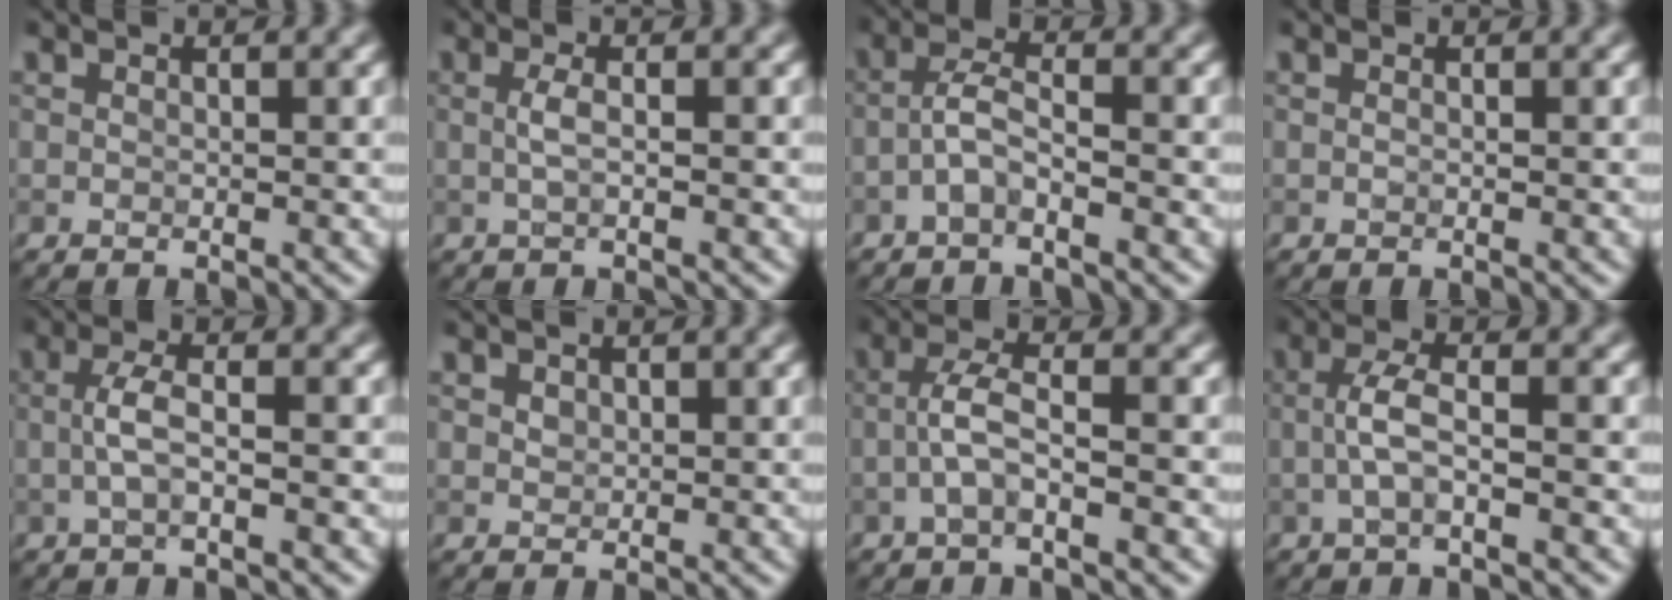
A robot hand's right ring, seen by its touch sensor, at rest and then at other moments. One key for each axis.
{"total": 1.8, "fx": 0.0, "fy": 0.4, "fz": 1.7, "tx": -0.035, "ty": 0.004, "tz": -0.003}
{"total": 2.3, "fx": -1.4, "fy": 0.5, "fz": 1.8, "tx": -0.037, "ty": 0.010, "tz": -0.034}
{"total": 0.0}
{"total": 2.5, "fx": -0.5, "fy": 0.5, "fz": 2.4, "tx": -0.050, "ty": 0.009, "tz": -0.014}
{"total": 0.9, "fx": 0.5, "fy": 0.7, "fz": 0.3, "tx": -0.004, "ty": -0.002, "tz": 0.011}
{"total": 2.9, "fx": -1.1, "fy": 0.6, "fz": 2.6, "tx": -0.056, "ty": 0.011, "tz": -0.030}
{"total": 2.9, "fx": -0.8, "fy": 0.6, "fz": 2.8, "tx": -0.056, "ty": 0.012, "tz": -0.022}